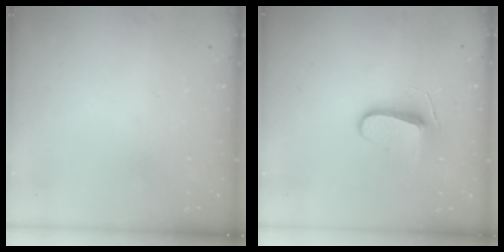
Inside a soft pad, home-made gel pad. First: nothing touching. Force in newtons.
{"total": 8.7, "press": 8.7, "slide": 0.5}